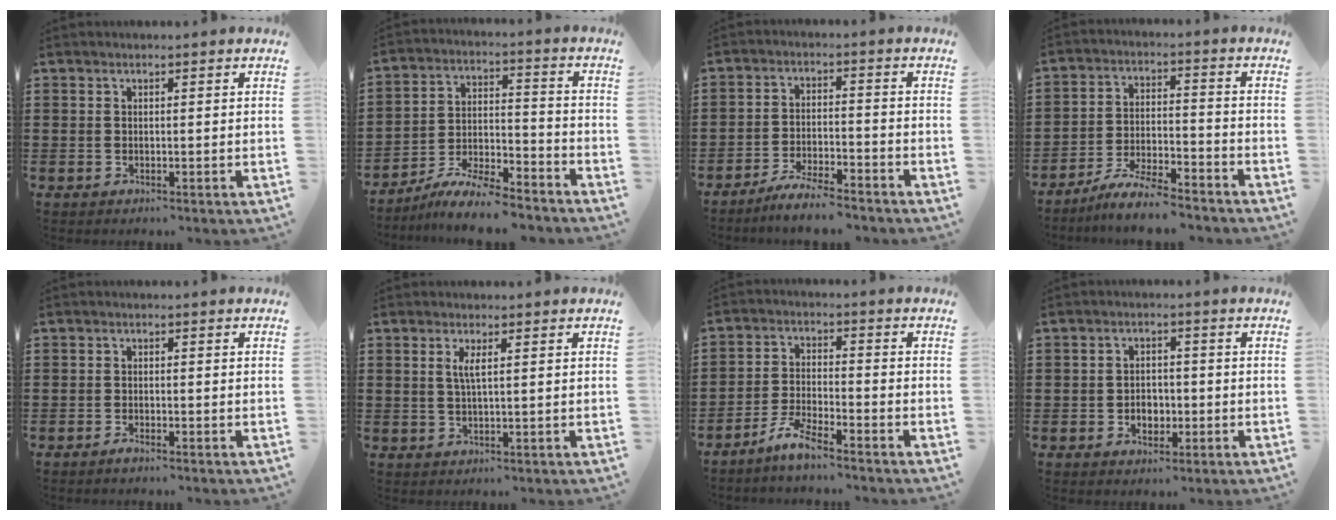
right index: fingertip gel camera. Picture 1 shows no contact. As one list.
[{"total": 9.8, "force": [-8.9, 1.5, 3.8], "torque": [-0.071, 0.023, -0.173]}, {"total": 5.1, "force": [-4.8, 0.1, 1.5], "torque": [-0.034, 0.001, -0.096]}, {"total": 6.6, "force": [-6.1, 0.3, 2.5], "torque": [-0.060, -0.002, -0.119]}, {"total": 1.0, "force": [-0.9, -0.1, 0.5], "torque": [-0.011, -0.007, -0.015]}, {"total": 2.2, "force": [0.6, 0.2, 2.1], "torque": [-0.044, 0.000, 0.009]}, {"total": 4.8, "force": [-4.2, 0.1, 2.3], "torque": [-0.061, -0.007, -0.084]}, {"total": 3.0, "force": [-1.0, 2.4, 1.7], "torque": [-0.029, 0.001, -0.022]}]